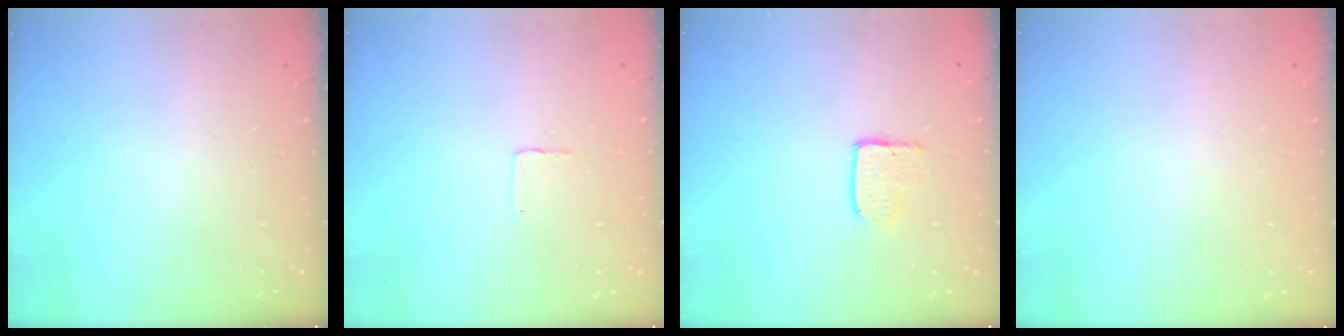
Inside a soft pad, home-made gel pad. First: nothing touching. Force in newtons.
{"total": 2.5, "press": 2.5, "slide": 0.1}
{"total": 3.7, "press": 3.7, "slide": 0.2}
{"total": 0.0}